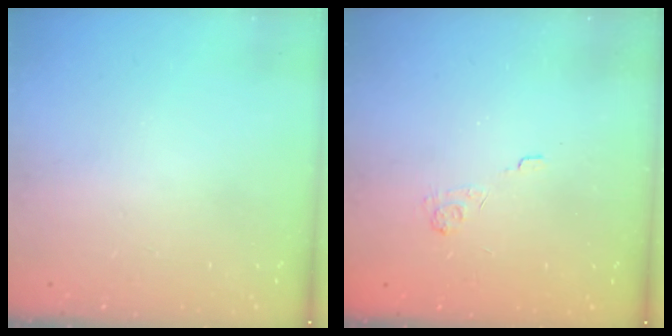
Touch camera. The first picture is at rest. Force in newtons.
{"total": 2.1, "press": 1.5, "slide": 1.4}